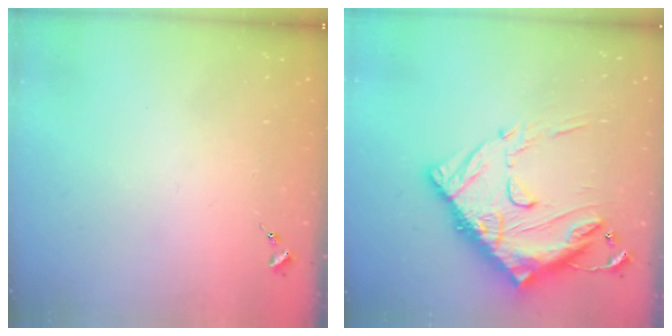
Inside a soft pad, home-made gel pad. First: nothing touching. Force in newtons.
{"total": 21.5, "press": 21.4, "slide": 2.1}